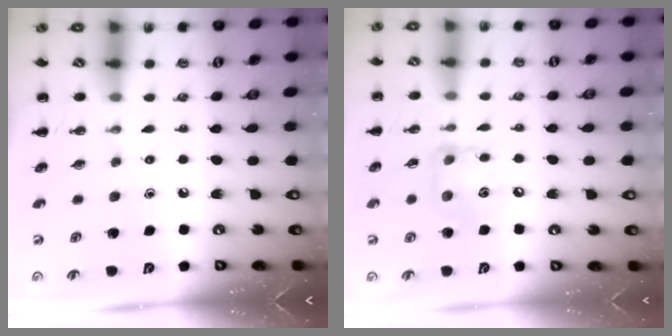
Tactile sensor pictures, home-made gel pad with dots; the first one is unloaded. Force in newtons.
{"total": 8.9, "press": 8.9, "slide": 0.6}